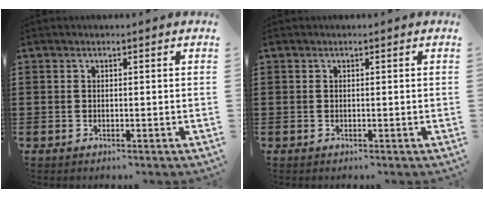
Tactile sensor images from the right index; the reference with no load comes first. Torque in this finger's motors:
{"motor_torque": [-0.09, 0.01, 0.00, -0.01]}